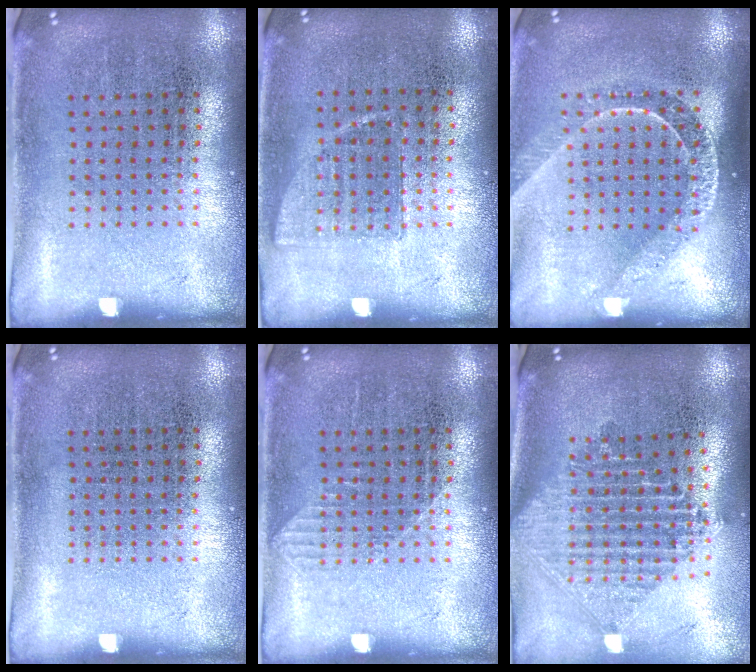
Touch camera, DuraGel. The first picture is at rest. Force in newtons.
{"total": 0.7, "press": 0.6, "slide": 0.3}
{"total": 1.8, "press": 1.5, "slide": 1.0}
{"total": 0.0}
{"total": 0.7, "press": 0.6, "slide": 0.2}
{"total": 2.4, "press": 1.9, "slide": 1.5}